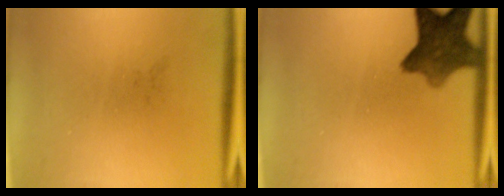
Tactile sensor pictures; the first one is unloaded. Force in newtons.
{"total": 8.7}